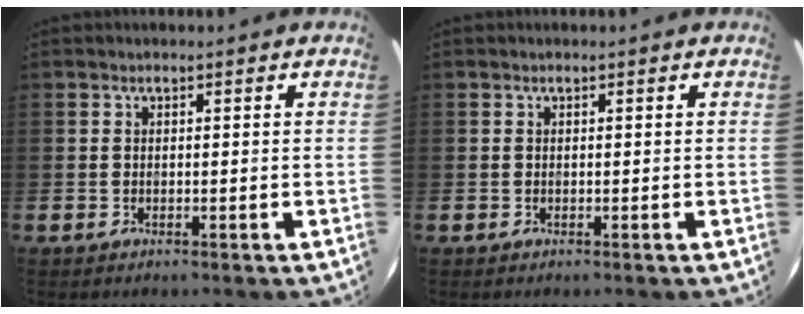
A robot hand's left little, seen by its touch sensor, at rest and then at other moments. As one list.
[{"total": 0.0}]